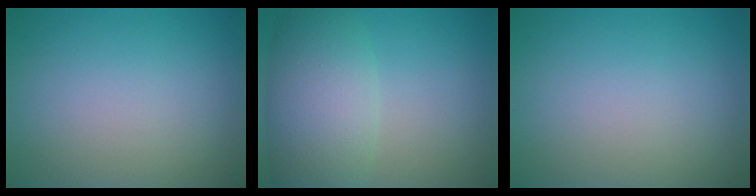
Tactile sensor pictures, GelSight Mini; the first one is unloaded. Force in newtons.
{"total": 6.7, "press": 6.7, "slide": 0.4}
{"total": 0.0}